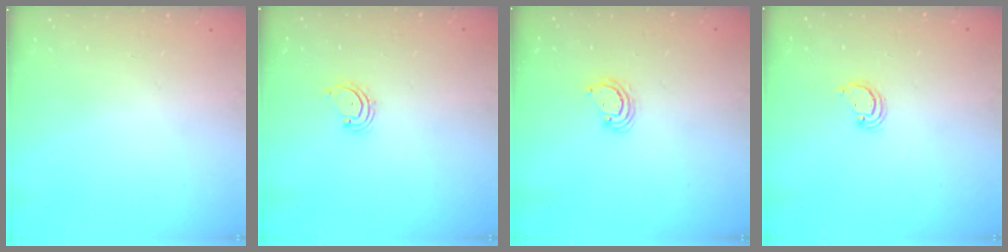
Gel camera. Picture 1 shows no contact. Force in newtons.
{"total": 2.1, "press": 2.1, "slide": 0.3}
{"total": 3.1, "press": 3.1, "slide": 0.3}
{"total": 2.6, "press": 2.6, "slide": 0.2}